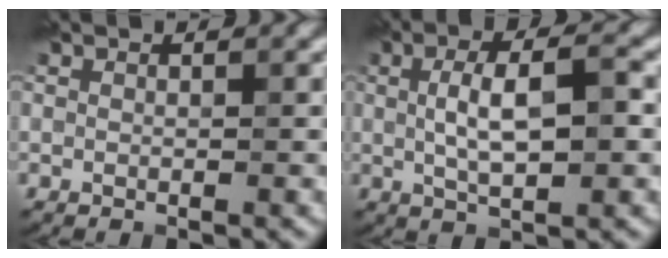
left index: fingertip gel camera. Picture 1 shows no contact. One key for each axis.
{"total": 5.1, "fx": 0.7, "fy": 1.5, "fz": 4.8, "tx": -0.090, "ty": 0.005, "tz": 0.010}